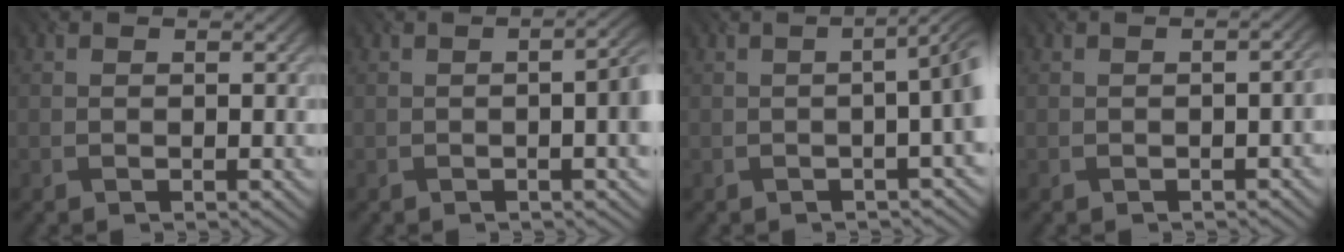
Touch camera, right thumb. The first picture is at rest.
{"total": 5.0, "force": [-0.5, 1.6, 4.7], "torque": [-0.058, 0.000, -0.003]}
{"total": 5.8, "force": [-0.6, 1.8, 5.5], "torque": [-0.053, 0.007, -0.011]}
{"total": 1.8, "force": [-0.6, 0.6, 1.5], "torque": [-0.019, 0.002, -0.007]}